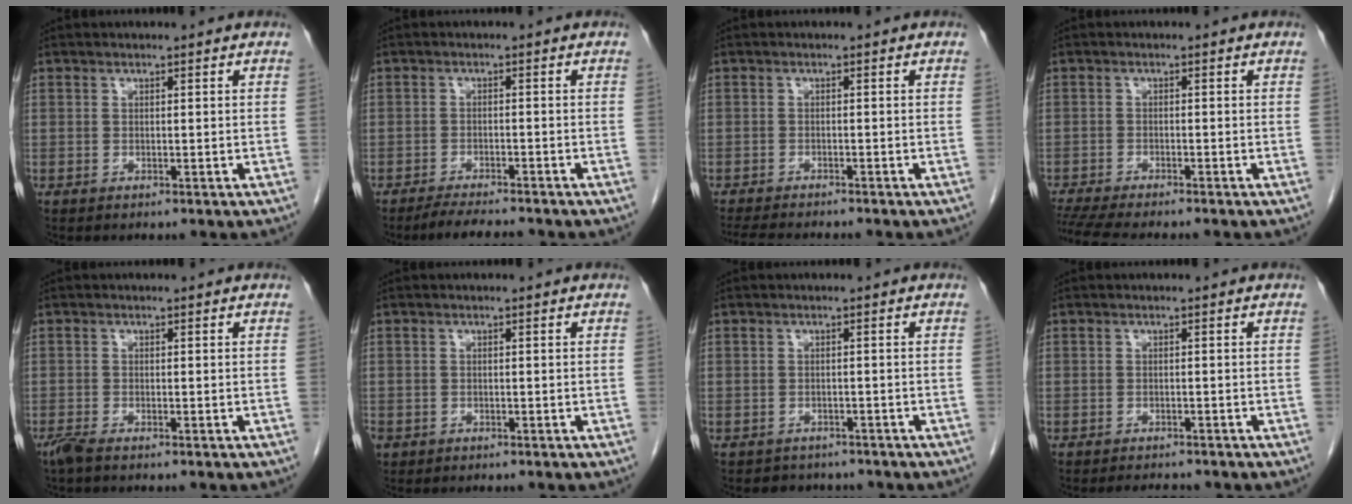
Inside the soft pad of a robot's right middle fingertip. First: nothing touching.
{"total": 5.4, "force": [-4.9, 0.5, 2.2], "torque": [-0.037, -0.014, -0.080]}
{"total": 7.2, "force": [-6.5, 0.6, 3.1], "torque": [-0.047, -0.013, -0.099]}
{"total": 9.0, "force": [-7.9, 0.6, 4.3], "torque": [-0.065, -0.015, -0.124]}
{"total": 1.8, "force": [-1.4, 0.2, 1.1], "torque": [-0.030, -0.006, -0.030]}
{"total": 1.7, "force": [-1.0, 1.3, 0.6], "torque": [-0.018, -0.001, -0.014]}
{"total": 3.9, "force": [-3.4, 1.9, 0.2], "torque": [-0.008, 0.007, -0.042]}
{"total": 2.9, "force": [-2.6, 0.8, 0.8], "torque": [-0.012, -0.004, -0.034]}